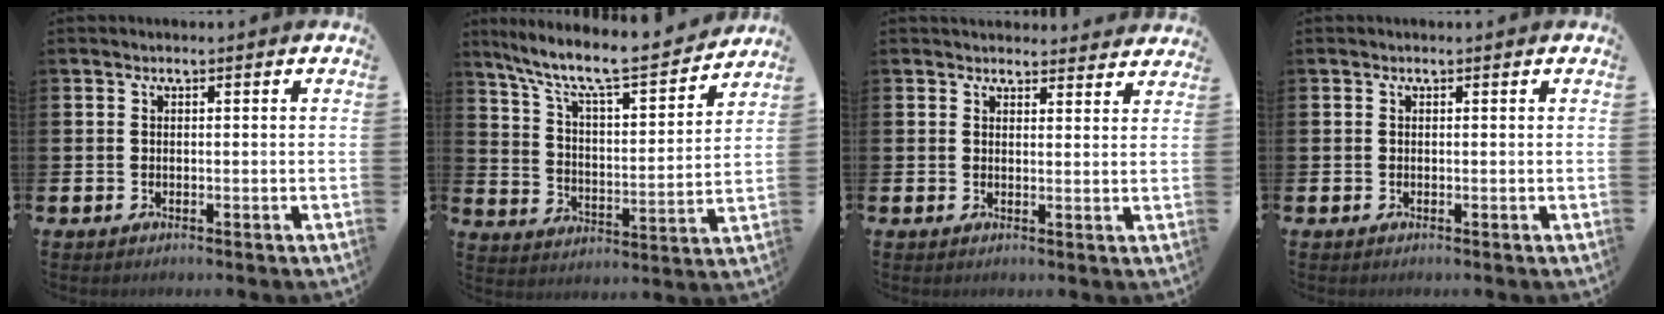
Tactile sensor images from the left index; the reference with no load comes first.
{"total": 9.5, "force": [8.3, 1.7, 4.2], "torque": [-0.114, -0.059, 0.137]}
{"total": 3.1, "force": [3.0, 0.7, -0.1], "torque": [0.006, -0.018, 0.053]}
{"total": 0.0}